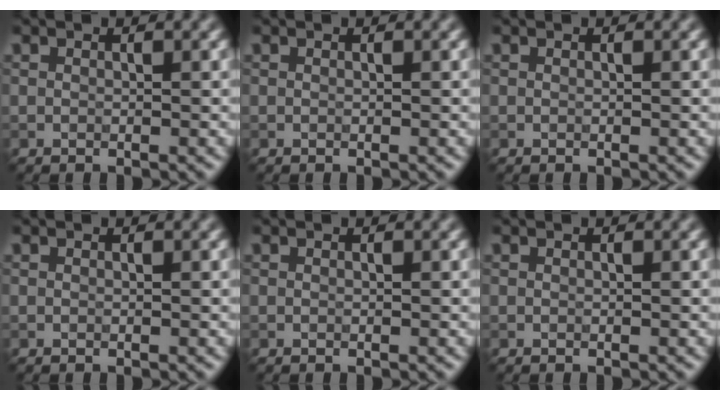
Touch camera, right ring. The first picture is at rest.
{"total": 0.0}
{"total": 0.0}
{"total": 0.0}
{"total": 0.0}
{"total": 0.0}